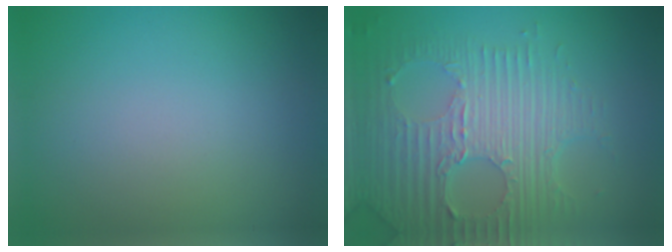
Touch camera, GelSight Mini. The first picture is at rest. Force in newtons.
{"total": 7.6, "press": 5.2, "slide": 5.6}